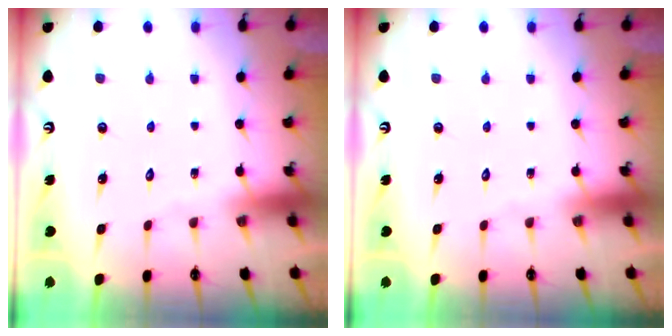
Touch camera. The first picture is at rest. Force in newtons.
{"total": 0.0}